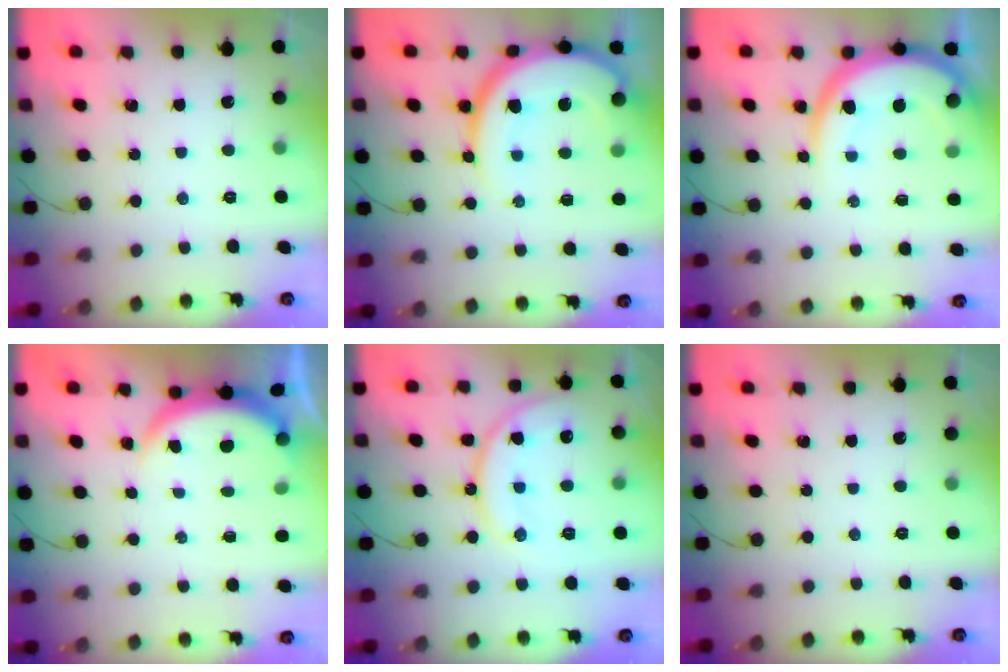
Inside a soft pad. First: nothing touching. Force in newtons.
{"total": 15.6, "press": 15.5, "slide": 1.6}
{"total": 12.0, "press": 11.9, "slide": 1.1}
{"total": 3.9, "press": 3.9, "slide": 0.2}
{"total": 14.6, "press": 14.5, "slide": 1.3}
{"total": 0.0}